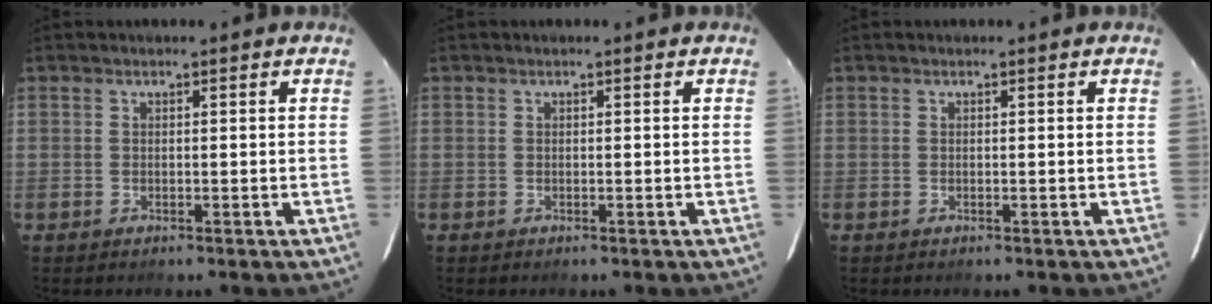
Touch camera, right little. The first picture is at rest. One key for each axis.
{"total": 0.0}
{"total": 0.0}